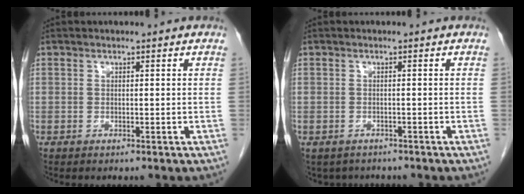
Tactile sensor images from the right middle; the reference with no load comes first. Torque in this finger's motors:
{"motor_torque": [0.00, 0.00, -0.04, 0.01]}